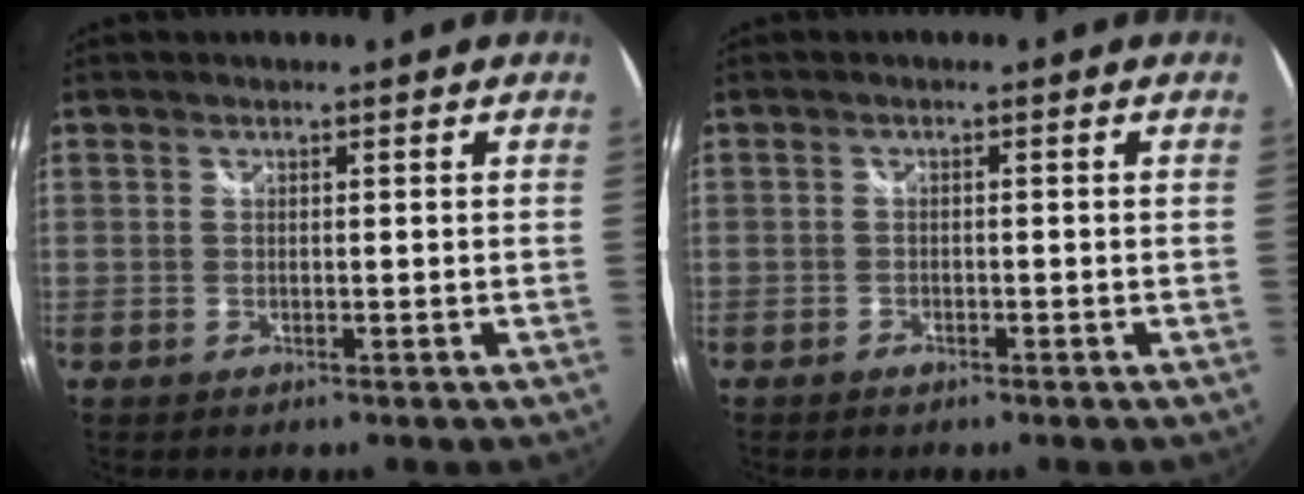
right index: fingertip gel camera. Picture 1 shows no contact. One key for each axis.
{"total": 1.3, "fx": -1.0, "fy": 0.6, "fz": 0.3, "tx": -0.009, "ty": -0.003, "tz": -0.021}